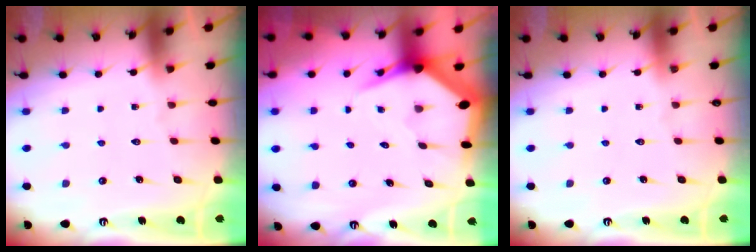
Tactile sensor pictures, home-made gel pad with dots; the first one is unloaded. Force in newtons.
{"total": 5.7, "press": 5.7, "slide": 0.7}
{"total": 0.0}